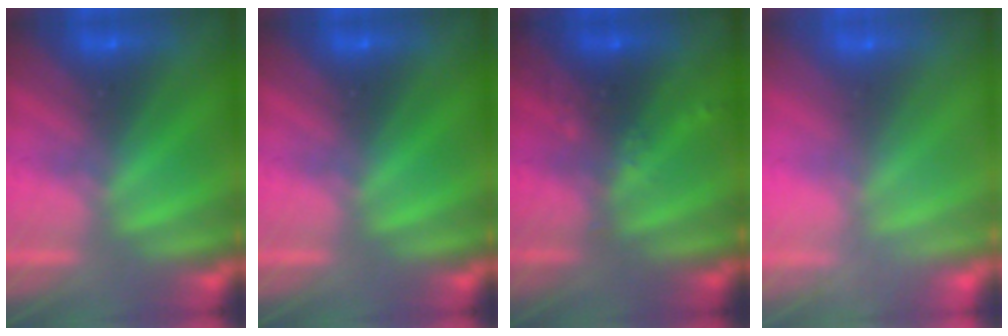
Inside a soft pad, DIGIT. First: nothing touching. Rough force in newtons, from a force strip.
{"total": 0.0}
{"total": 3.0}
{"total": 9.3}